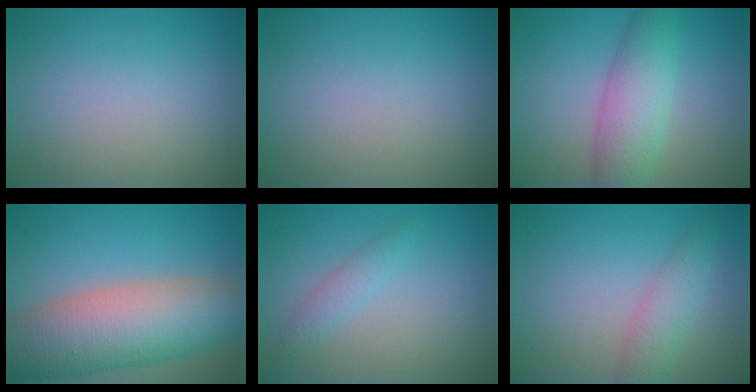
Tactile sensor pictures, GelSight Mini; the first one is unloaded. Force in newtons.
{"total": 0.0}
{"total": 5.3, "press": 5.3, "slide": 0.2}
{"total": 11.6, "press": 11.6, "slide": 0.5}
{"total": 1.5, "press": 1.5, "slide": 0.0}
{"total": 2.8, "press": 2.8, "slide": 0.2}